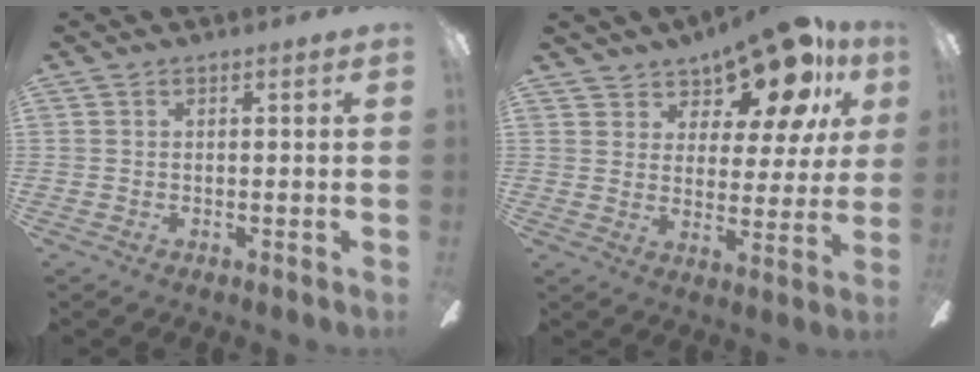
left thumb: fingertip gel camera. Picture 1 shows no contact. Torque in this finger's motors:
{"motor_torque": [1.43, 1.73, 0.33, -0.48, 0.09]}